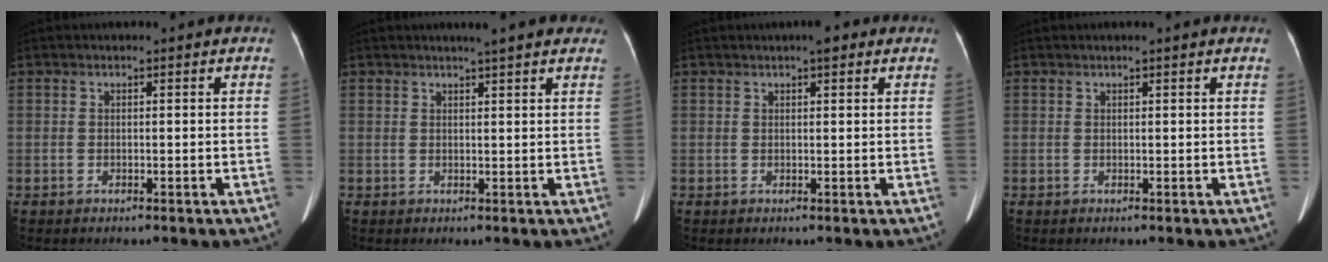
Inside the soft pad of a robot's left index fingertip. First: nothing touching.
{"total": 5.5, "force": [4.6, 0.5, 3.0], "torque": [-0.038, 0.014, 0.051]}
{"total": 2.5, "force": [1.5, 0.6, 1.9], "torque": [-0.026, 0.005, 0.018]}
{"total": 0.8, "force": [0.6, -0.1, 0.4], "torque": [-0.013, 0.009, 0.016]}